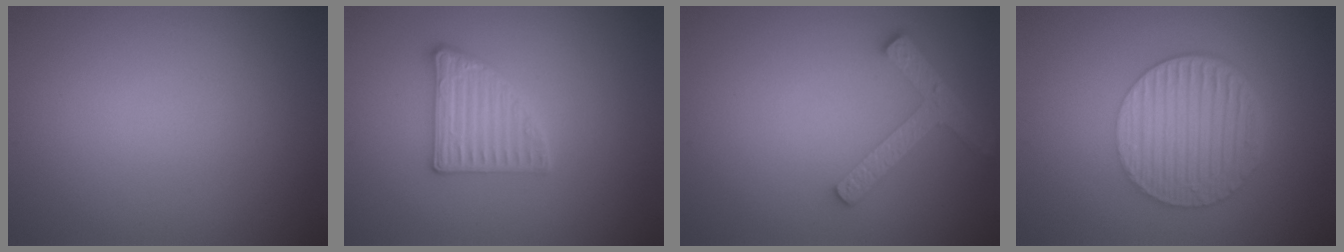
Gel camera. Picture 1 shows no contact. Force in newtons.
{"total": 2.8, "press": 2.8, "slide": 0.4}
{"total": 3.7, "press": 3.0, "slide": 2.1}
{"total": 6.4, "press": 4.3, "slide": 4.7}